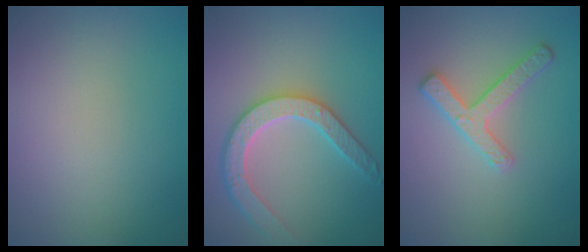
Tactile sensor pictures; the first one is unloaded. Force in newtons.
{"total": 4.0, "press": 3.9, "slide": 0.9}
{"total": 2.7, "press": 2.7, "slide": 0.3}